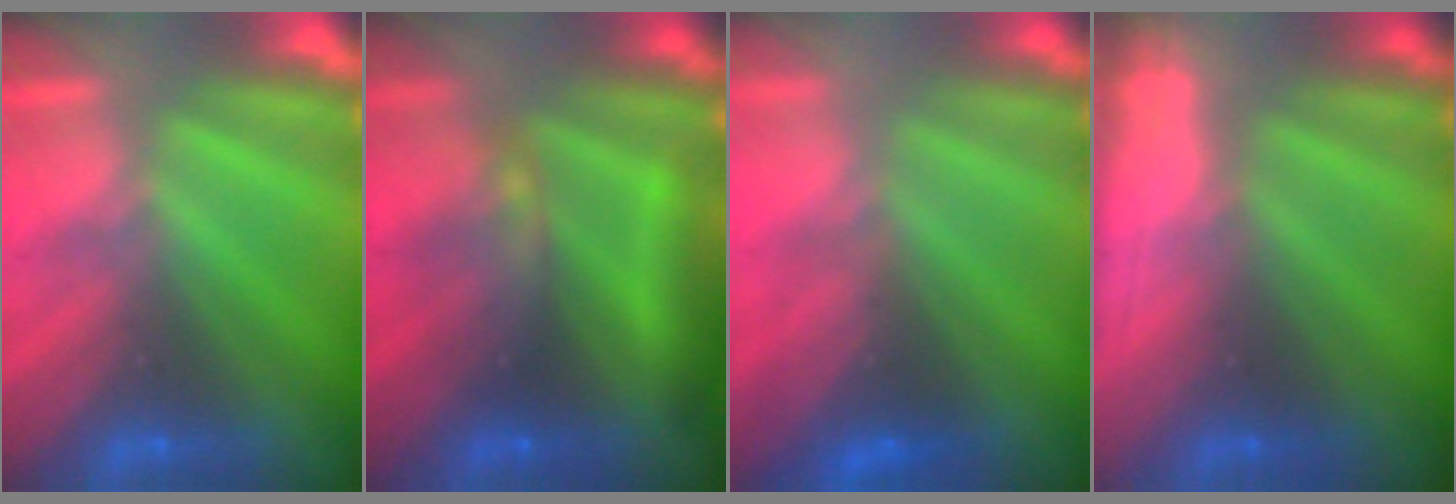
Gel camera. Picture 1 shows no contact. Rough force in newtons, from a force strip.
{"total": 7.4}
{"total": 3.0}
{"total": 2.8}